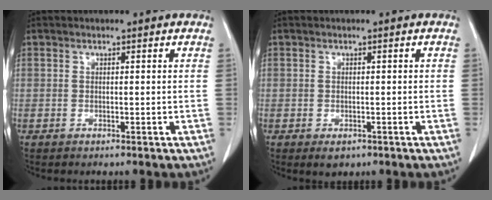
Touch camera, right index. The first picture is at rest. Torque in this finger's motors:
{"motor_torque": [-0.08, -0.05, -0.08, -0.04]}